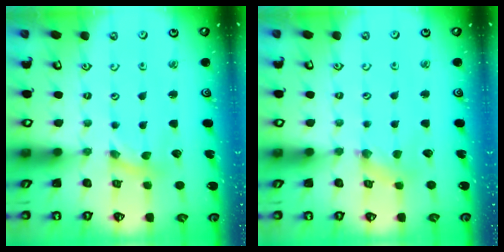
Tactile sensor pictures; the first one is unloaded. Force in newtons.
{"total": 1.0, "press": 1.0, "slide": 0.3}